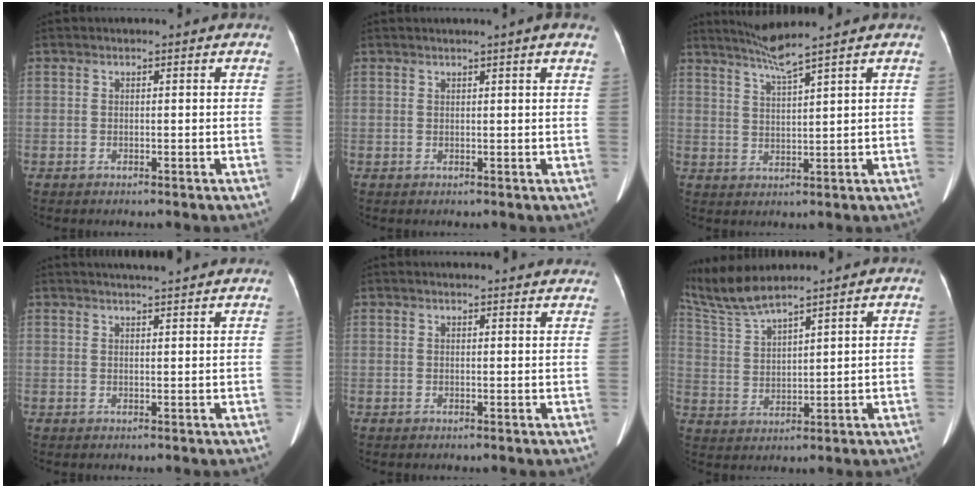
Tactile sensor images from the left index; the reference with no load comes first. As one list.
[{"total": 2.4, "force": [1.7, -0.6, 1.5], "torque": [-0.017, 0.006, 0.022]}, {"total": 4.6, "force": [3.9, -1.7, 1.8], "torque": [-0.040, -0.009, 0.080]}, {"total": 5.9, "force": [5.3, -0.1, 2.5], "torque": [-0.038, 0.016, 0.062]}, {"total": 10.1, "force": [9.7, 1.4, 2.5], "torque": [-0.008, 0.006, 0.088]}, {"total": 7.9, "force": [7.3, -0.5, 3.0], "torque": [-0.080, 0.007, 0.156]}]